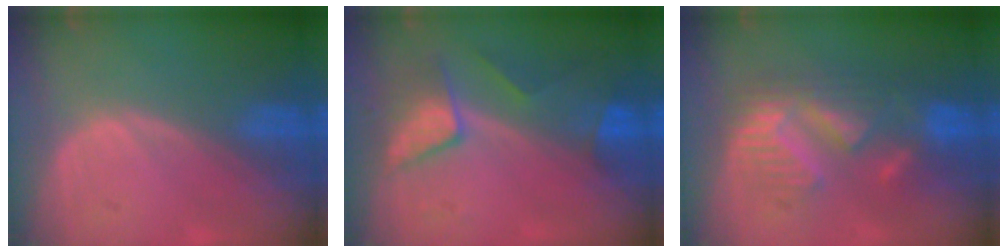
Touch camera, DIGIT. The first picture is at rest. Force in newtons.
{"total": 7.5, "press": 6.9, "slide": 3.0}
{"total": 8.8, "press": 8.7, "slide": 1.5}